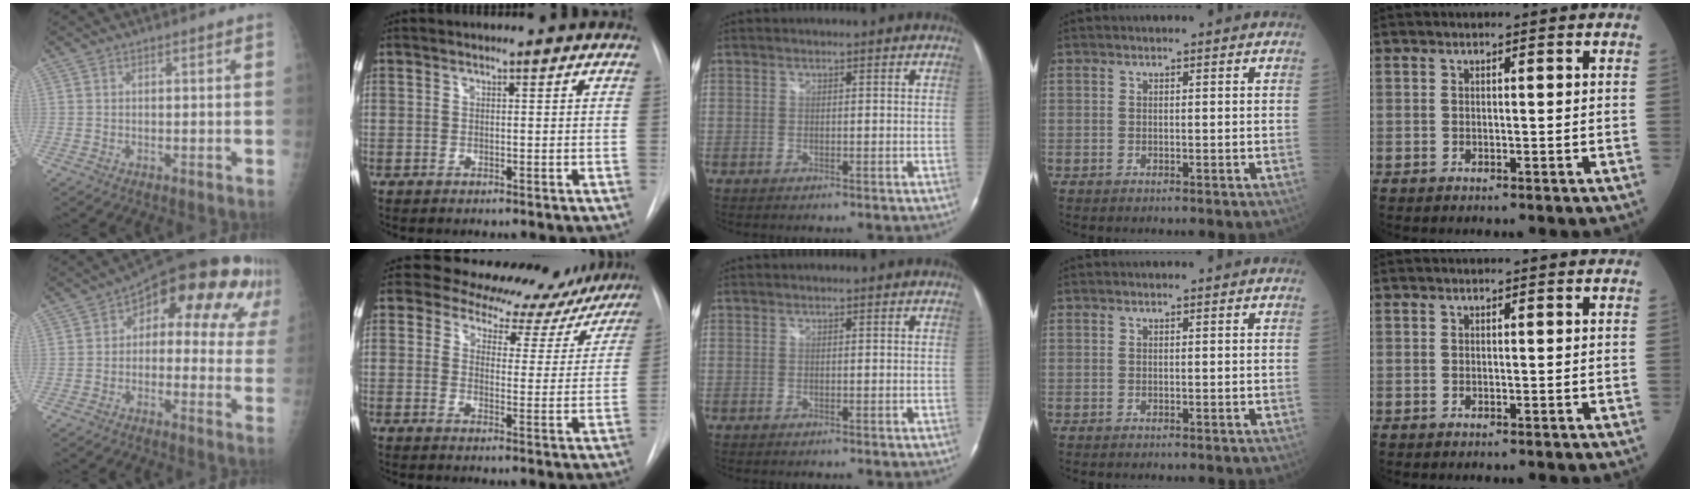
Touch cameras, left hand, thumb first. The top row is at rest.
{"thumb": {"total": 19.3, "force": [6.9, 10.6, 14.5], "torque": [-0.128, 0.026, 0.078]}, "index": {"total": 15.1, "force": [13.7, 5.8, 2.6], "torque": [-0.006, -0.023, 0.145]}}